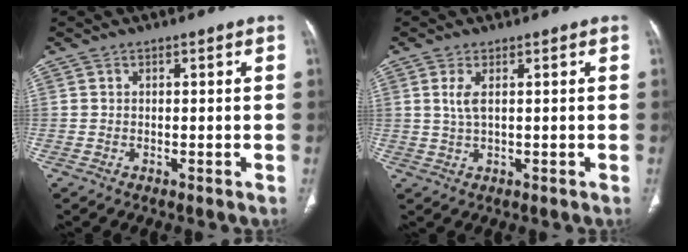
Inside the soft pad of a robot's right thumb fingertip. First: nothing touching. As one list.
[{"total": 2.9, "force": [0.9, 0.9, 2.6], "torque": [-0.067, 0.000, 0.025]}]